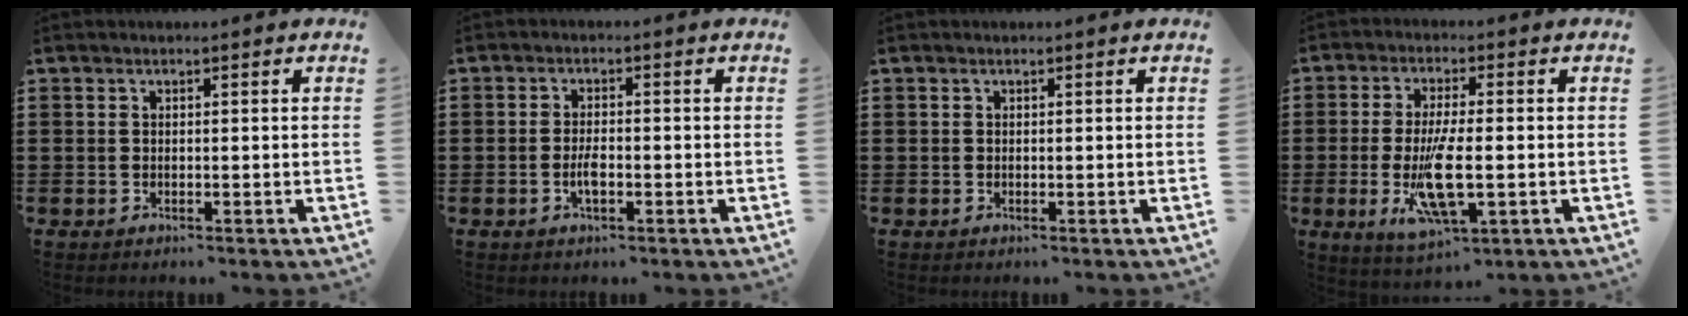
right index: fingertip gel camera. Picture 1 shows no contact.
{"total": 2.8, "force": [-0.9, 0.9, 2.5], "torque": [-0.052, -0.001, -0.019]}
{"total": 0.0}
{"total": 9.7, "force": [-2.1, 2.9, 9.0], "torque": [-0.186, -0.018, -0.035]}